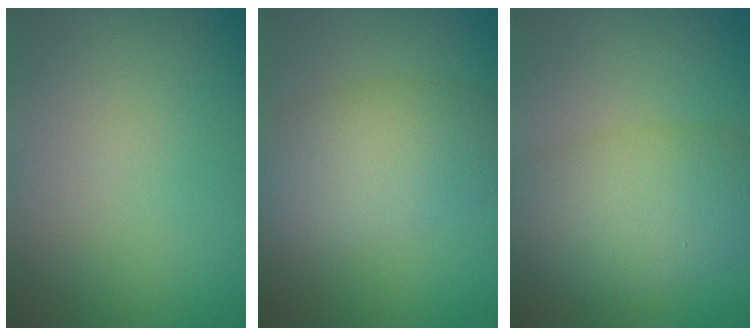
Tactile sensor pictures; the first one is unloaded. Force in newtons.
{"total": 6.0, "press": 6.0, "slide": 0.3}
{"total": 7.9, "press": 7.9, "slide": 0.3}